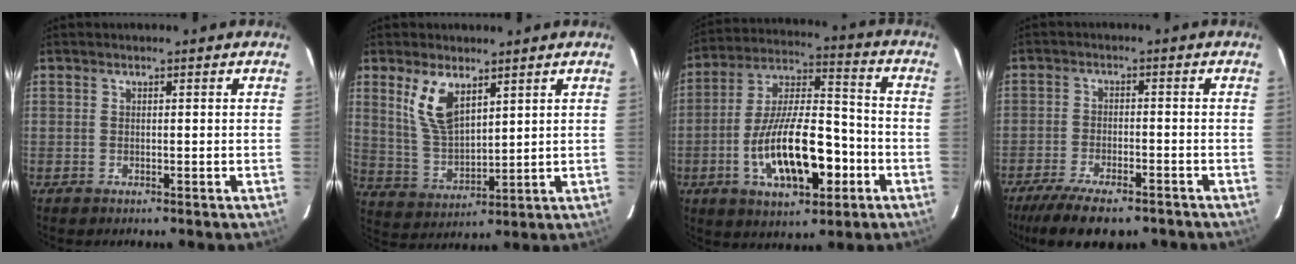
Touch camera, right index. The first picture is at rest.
{"total": 9.1, "force": [5.0, 4.2, 6.4], "torque": [-0.125, -0.001, 0.110]}
{"total": 18.4, "force": [-6.1, 7.4, 15.7], "torque": [-0.295, 0.006, -0.096]}
{"total": 12.9, "force": [-10.0, 3.9, 7.1], "torque": [-0.156, -0.033, -0.161]}